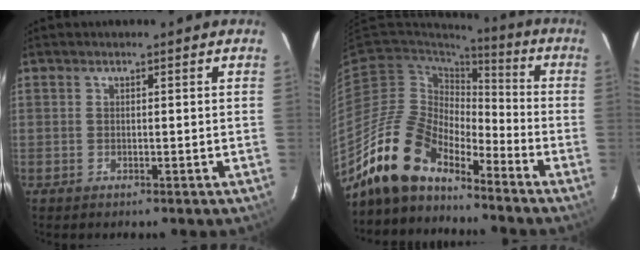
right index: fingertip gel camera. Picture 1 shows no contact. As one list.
[{"total": 15.4, "force": [-12.7, 5.9, 6.4], "torque": [-0.129, 0.006, -0.245]}]